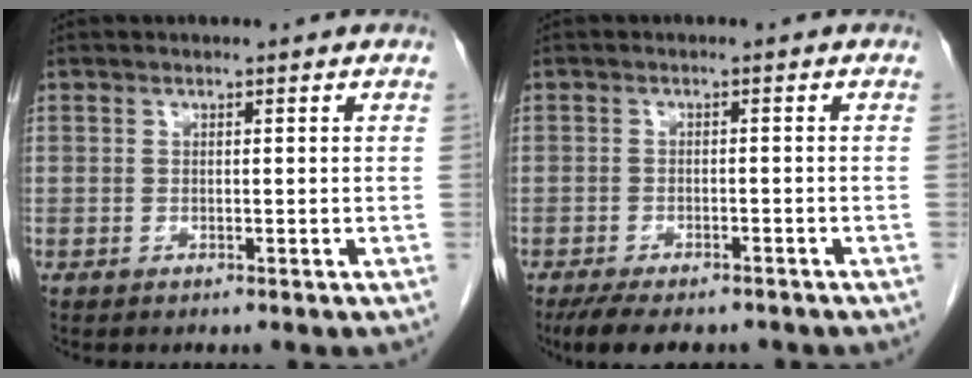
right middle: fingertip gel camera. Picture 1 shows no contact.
{"total": 8.8, "force": [-7.1, 2.9, 4.3], "torque": [-0.062, -0.008, -0.103]}